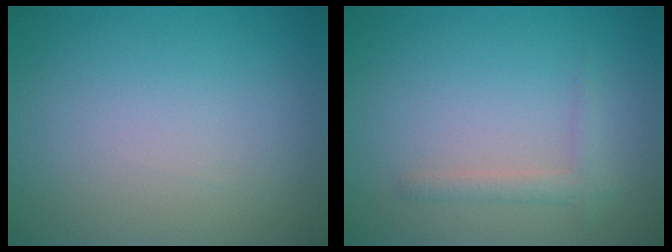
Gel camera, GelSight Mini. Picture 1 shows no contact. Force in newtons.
{"total": 1.4, "press": 1.4, "slide": 0.1}